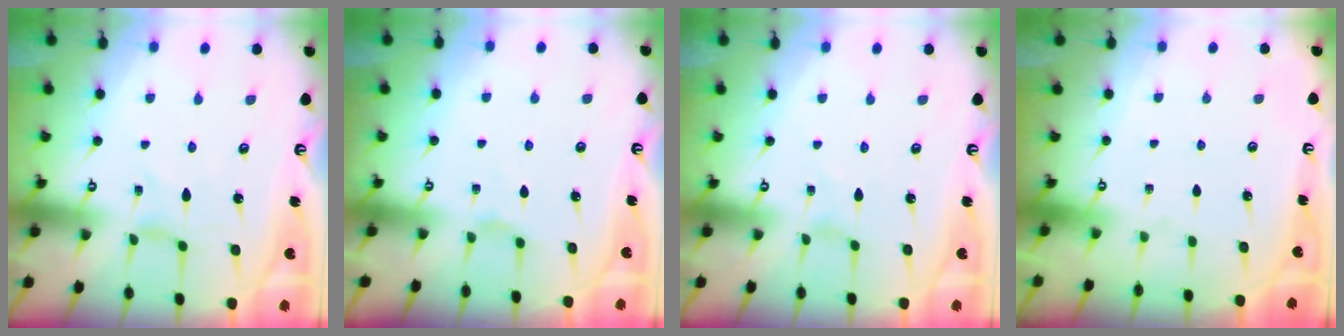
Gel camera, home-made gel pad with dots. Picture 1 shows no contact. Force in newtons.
{"total": 2.2, "press": 2.2, "slide": 0.4}
{"total": 0.0}
{"total": 0.0}